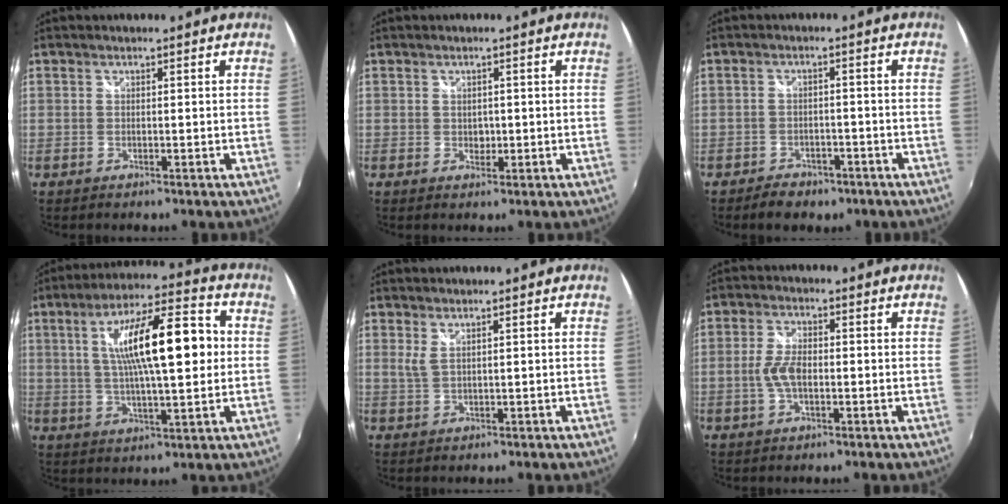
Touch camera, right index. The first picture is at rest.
{"total": 1.4, "force": [0.0, 1.3, 0.5], "torque": [-0.004, -0.001, 0.000]}
{"total": 6.5, "force": [-4.8, 3.7, 2.3], "torque": [-0.063, 0.005, -0.064]}
{"total": 16.4, "force": [2.3, 4.2, 15.7], "torque": [-0.264, 0.022, 0.040]}
{"total": 1.5, "force": [0.7, 0.1, 1.2], "torque": [-0.023, 0.000, 0.014]}
{"total": 4.8, "force": [-0.9, 2.3, 4.1], "torque": [-0.088, 0.003, -0.017]}